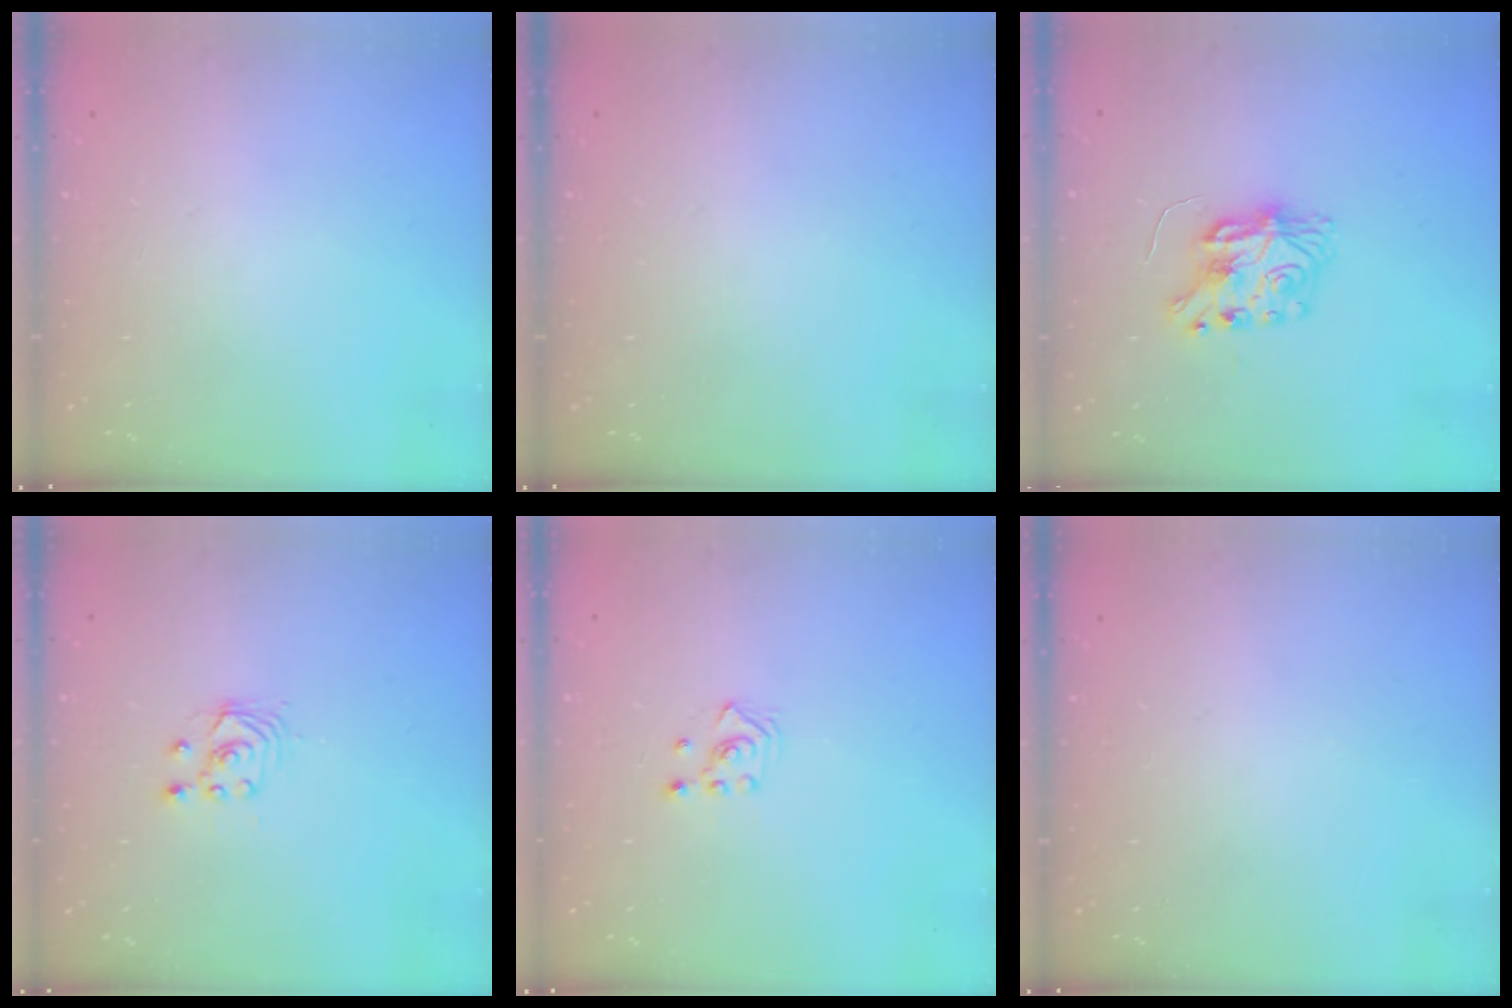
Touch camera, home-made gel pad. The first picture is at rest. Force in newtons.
{"total": 0.0}
{"total": 7.9, "press": 7.9, "slide": 0.2}
{"total": 2.5, "press": 2.5, "slide": 0.2}
{"total": 2.5, "press": 2.3, "slide": 1.0}
{"total": 0.0}